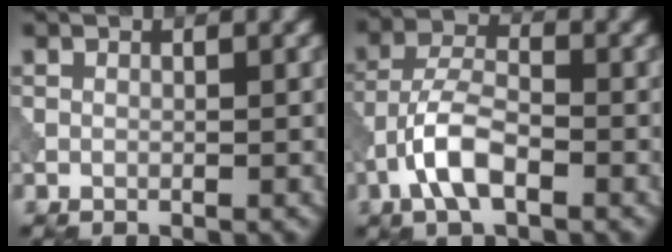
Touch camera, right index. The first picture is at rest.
{"total": 5.1, "force": [-2.5, 2.1, 3.9], "torque": [-0.077, 0.008, -0.054]}